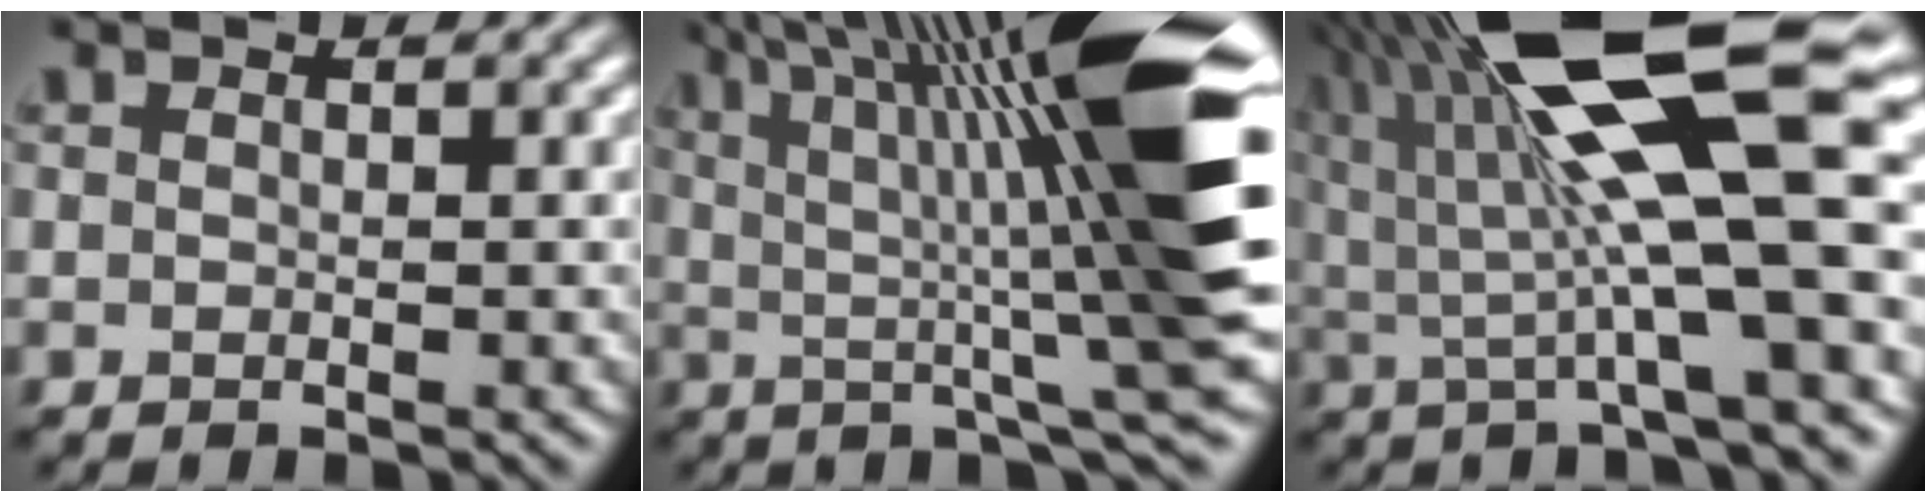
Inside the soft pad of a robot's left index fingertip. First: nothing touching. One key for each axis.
{"total": 14.5, "fx": 2.7, "fy": 1.7, "fz": 14.1, "tx": -0.205, "ty": 0.018, "tz": 0.052}
{"total": 16.3, "fx": 4.2, "fy": 3.4, "fz": 15.4, "tx": -0.268, "ty": 0.015, "tz": 0.075}